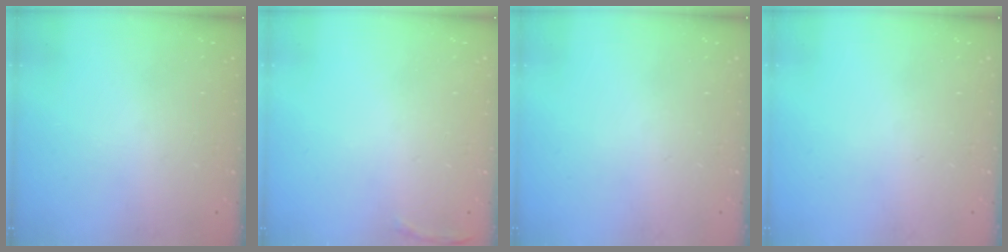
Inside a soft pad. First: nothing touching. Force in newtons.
{"total": 5.2, "press": 5.1, "slide": 1.2}
{"total": 0.0}
{"total": 0.0}